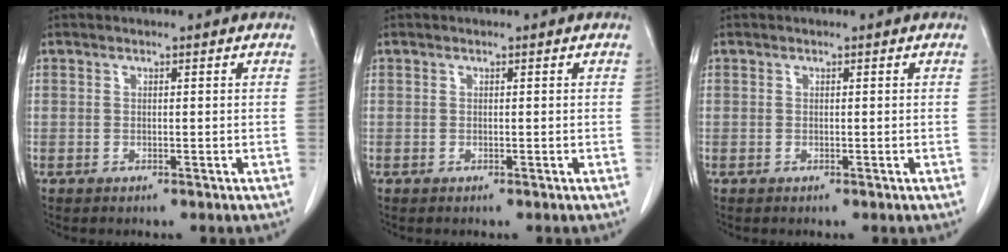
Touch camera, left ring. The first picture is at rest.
{"total": 0.0}
{"total": 0.0}